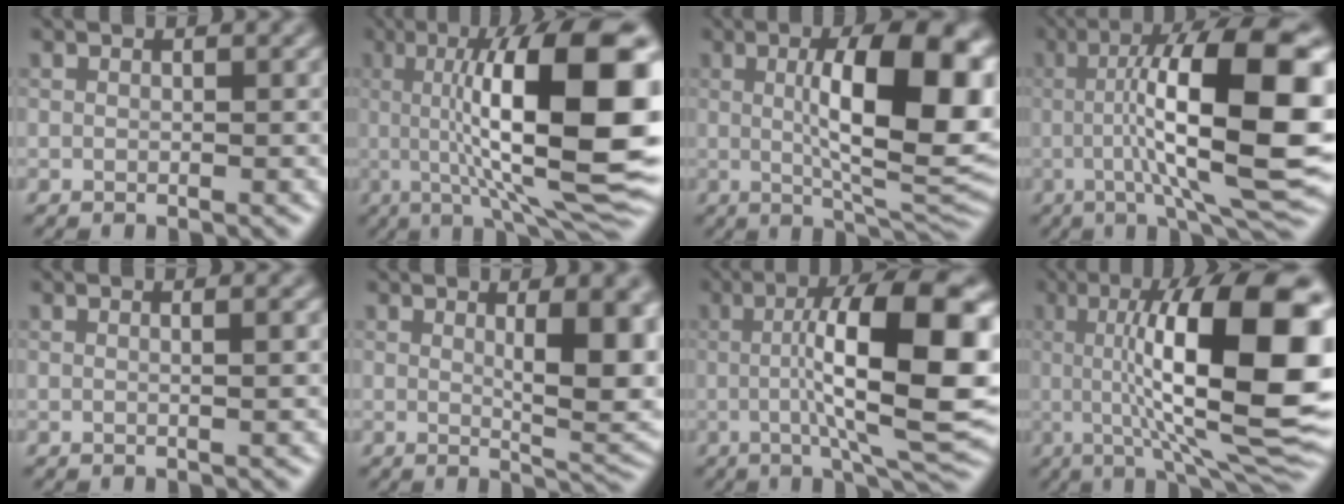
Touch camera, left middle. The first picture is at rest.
{"total": 16.0, "force": [1.2, 4.1, 15.4], "torque": [-0.204, 0.008, 0.013]}
{"total": 12.5, "force": [1.4, 3.9, 11.8], "torque": [-0.163, 0.003, 0.024]}
{"total": 14.4, "force": [0.1, 3.0, 14.1], "torque": [-0.199, 0.019, 0.001]}
{"total": 1.3, "force": [0.2, 0.4, 1.3], "torque": [-0.015, 0.004, -0.004]}
{"total": 7.6, "force": [1.3, 2.1, 7.2], "torque": [-0.097, -0.011, 0.029]}
{"total": 13.1, "force": [0.4, 3.1, 12.7], "torque": [-0.178, 0.008, 0.005]}
{"total": 15.8, "force": [1.4, 4.0, 15.2], "torque": [-0.202, 0.006, 0.016]}